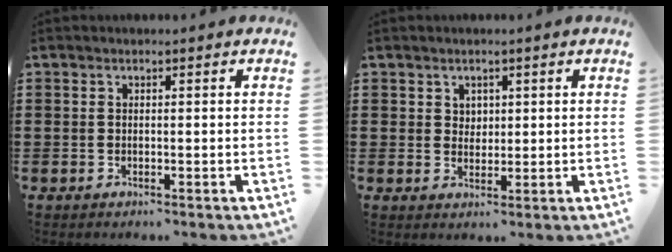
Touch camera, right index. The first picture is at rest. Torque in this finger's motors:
{"motor_torque": [-0.38, 0.91, 0.00, -0.01]}